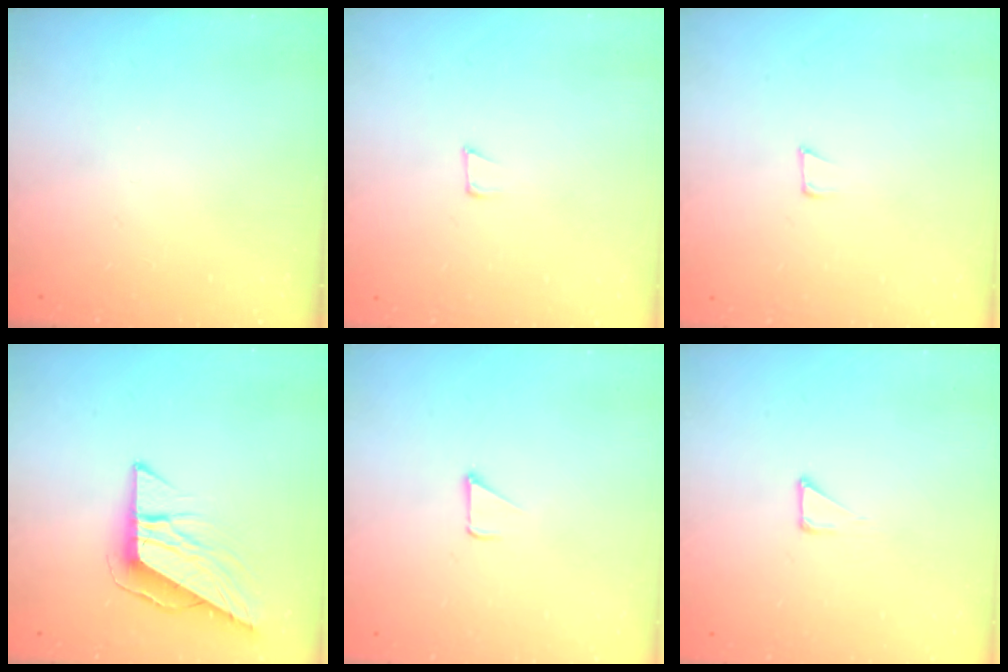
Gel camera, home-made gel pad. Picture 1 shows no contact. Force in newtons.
{"total": 4.9, "press": 4.7, "slide": 1.0}
{"total": 4.9, "press": 4.7, "slide": 1.0}
{"total": 8.7, "press": 8.7, "slide": 0.3}
{"total": 1.2, "press": 1.2, "slide": 0.1}
{"total": 2.1, "press": 2.1, "slide": 0.1}